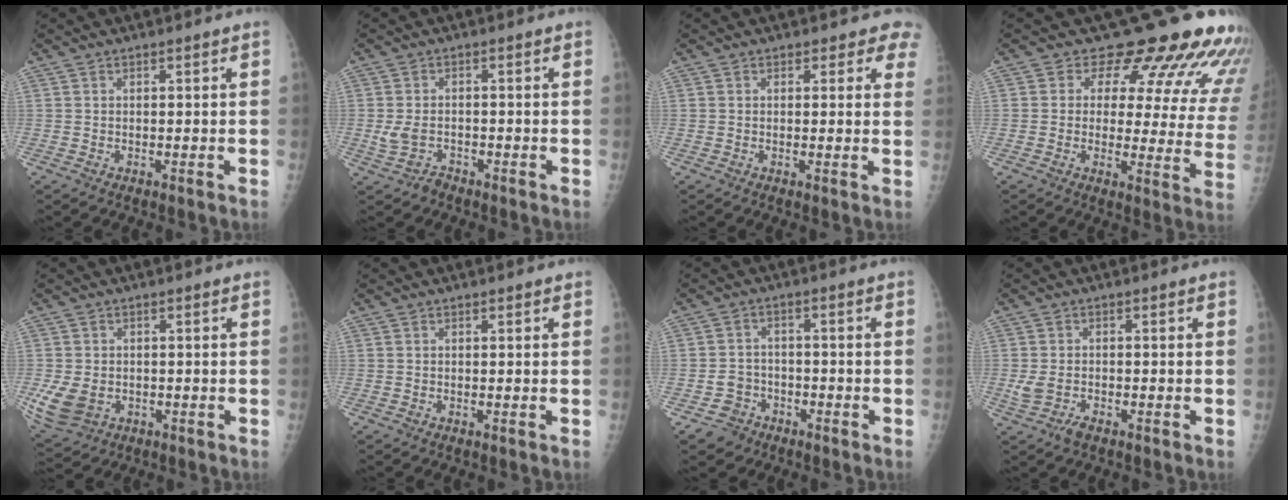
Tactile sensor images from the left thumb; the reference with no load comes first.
{"total": 3.1, "force": [-1.5, 2.1, 1.7], "torque": [-0.042, 0.013, -0.024]}
{"total": 4.1, "force": [3.4, 2.3, 0.9], "torque": [0.028, -0.013, 0.016]}
{"total": 17.9, "force": [13.9, 7.0, 8.9], "torque": [-0.057, -0.082, 0.141]}
{"total": 7.7, "force": [-1.8, 5.9, 4.7], "torque": [-0.089, -0.005, -0.018]}
{"total": 0.0}
{"total": 5.0, "force": [-3.0, 4.1, 0.3], "torque": [0.016, 0.020, -0.050]}
{"total": 3.3, "force": [-1.4, 1.8, 2.3], "torque": [-0.056, 0.009, -0.021]}